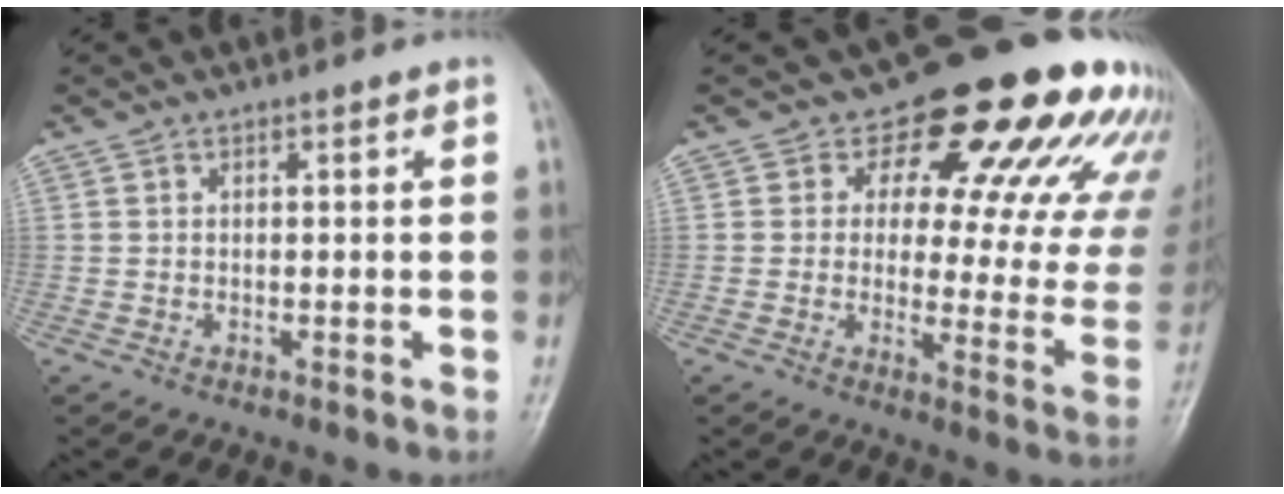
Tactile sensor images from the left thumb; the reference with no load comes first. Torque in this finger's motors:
{"motor_torque": [0.70, 0.80, 1.22, -1.20, 0.04]}